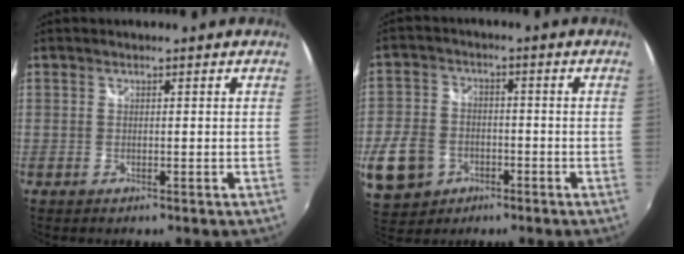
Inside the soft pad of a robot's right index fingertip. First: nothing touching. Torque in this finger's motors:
{"motor_torque": [-0.09, -0.13, -0.41, -0.21]}